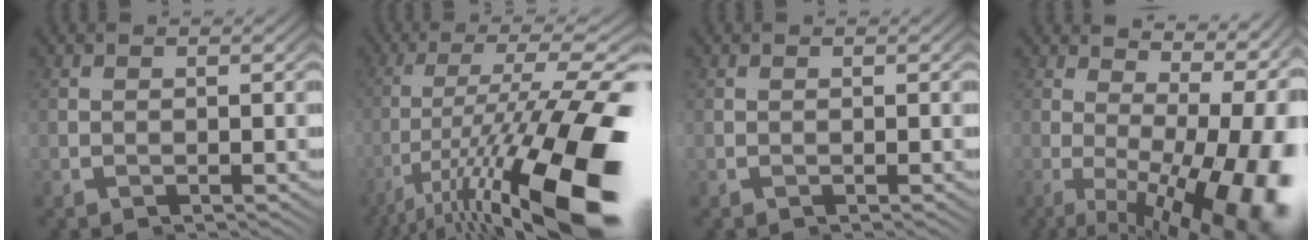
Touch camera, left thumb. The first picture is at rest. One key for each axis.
{"total": 10.1, "fx": -4.4, "fy": -0.1, "fz": 9.1, "tx": -0.163, "ty": 0.013, "tz": -0.071}
{"total": 0.0}
{"total": 9.8, "fx": -2.2, "fy": 1.5, "fz": 9.4, "tx": -0.135, "ty": 0.003, "tz": -0.027}